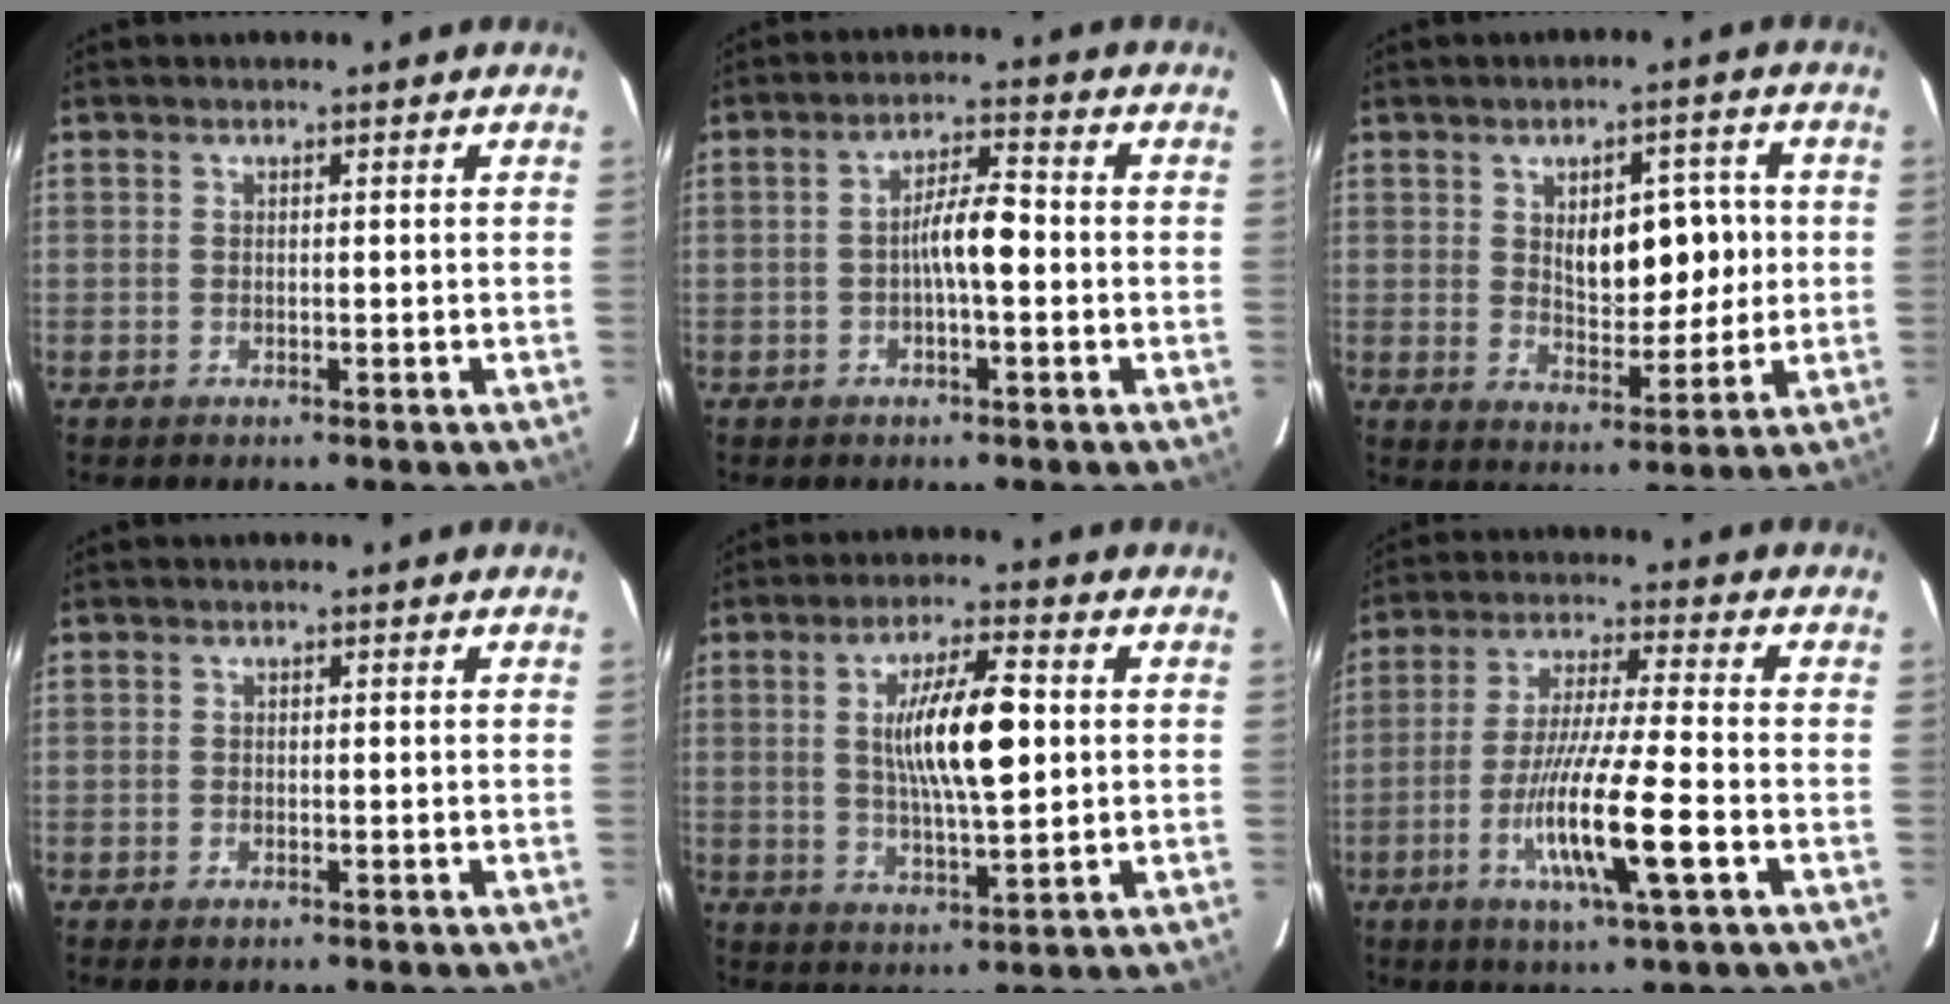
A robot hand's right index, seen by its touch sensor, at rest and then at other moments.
{"total": 5.6, "force": [-0.8, 0.9, 5.4], "torque": [-0.097, 0.016, -0.016]}
{"total": 9.0, "force": [1.4, 4.3, 7.7], "torque": [-0.111, 0.011, 0.033]}
{"total": 0.8, "force": [-0.5, 0.3, 0.5], "torque": [-0.010, -0.002, -0.004]}
{"total": 11.1, "force": [1.3, 1.9, 10.8], "torque": [-0.192, 0.004, 0.025]}
{"total": 12.7, "force": [-4.2, 0.1, 12.0], "torque": [-0.227, -0.018, -0.080]}